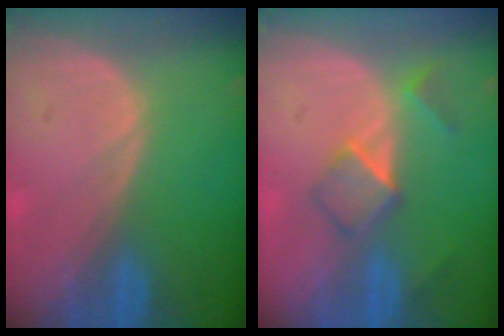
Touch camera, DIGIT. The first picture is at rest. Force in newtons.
{"total": 5.1, "press": 4.5, "slide": 2.5}